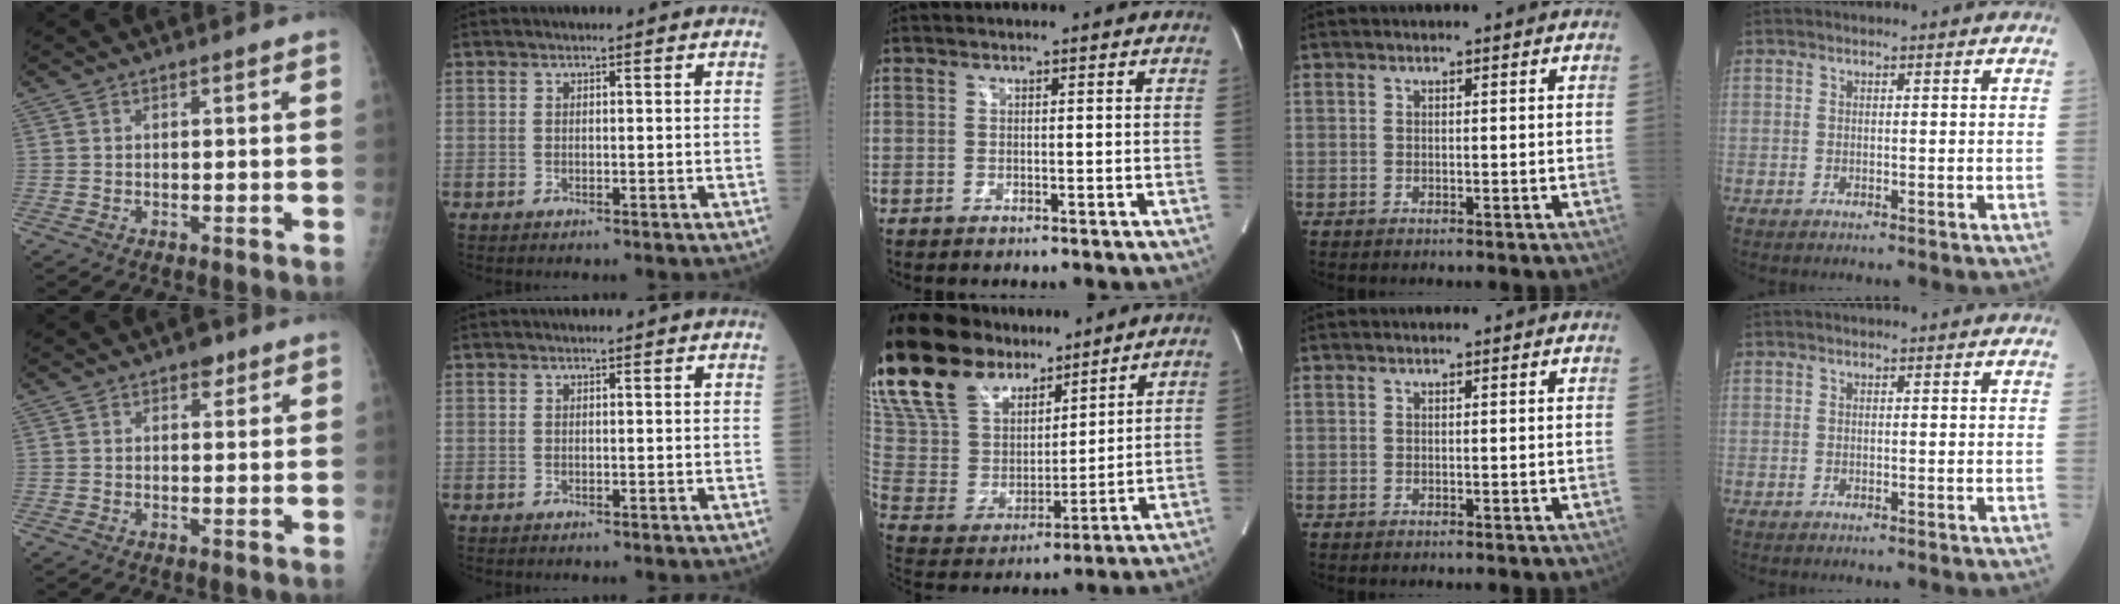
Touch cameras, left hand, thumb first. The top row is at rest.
{"thumb": {"total": 2.6, "force": [1.7, 1.5, 1.2], "torque": [-0.001, -0.007, 0.020]}, "middle": {"total": 21.7, "force": [16.9, 9.0, 10.1], "torque": [-0.238, 0.021, 0.320]}}